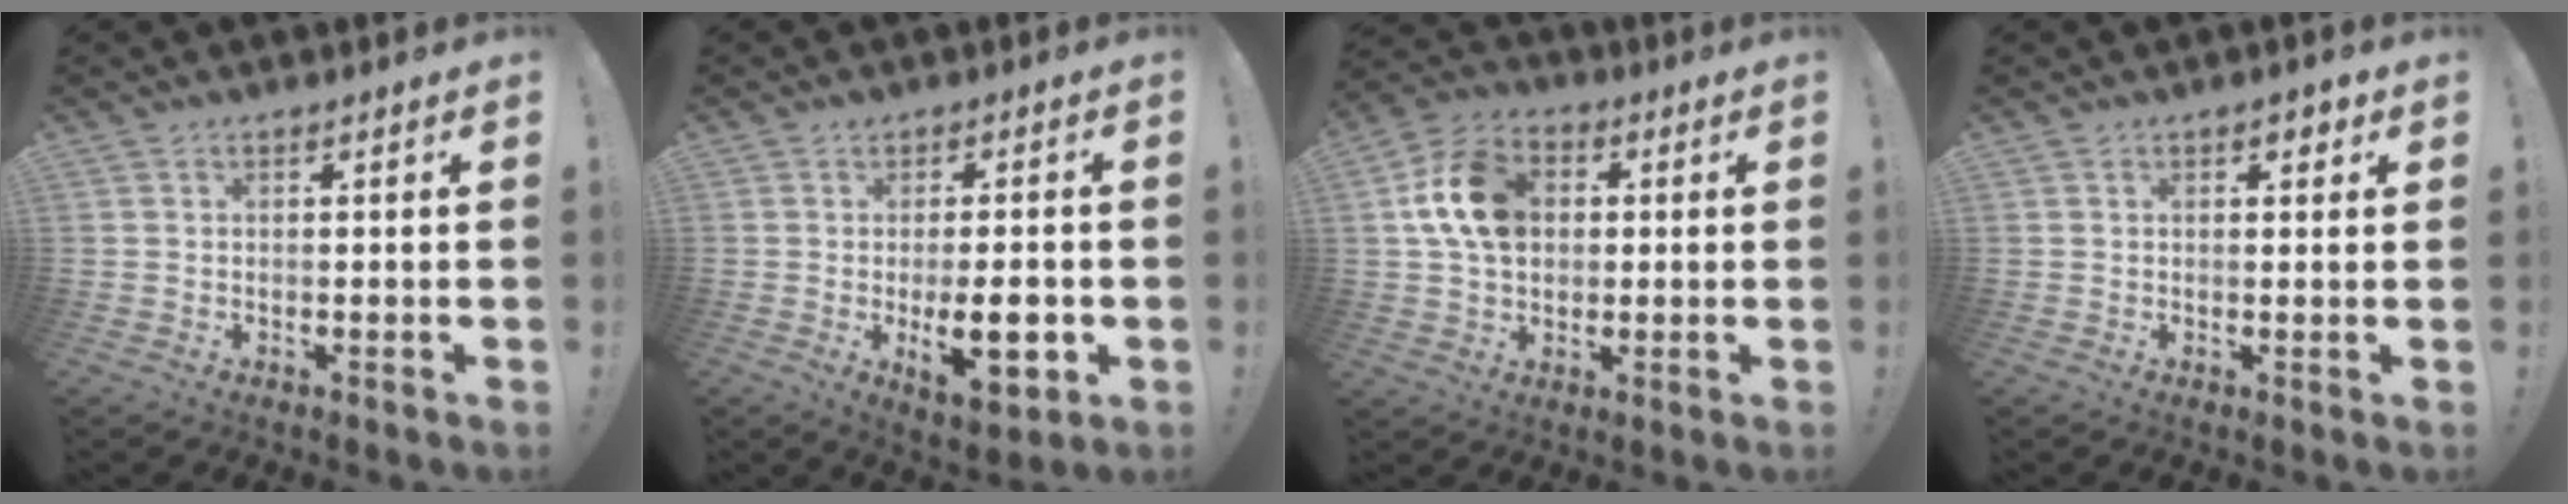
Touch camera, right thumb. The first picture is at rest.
{"total": 11.4, "force": [-2.2, 4.3, 10.3], "torque": [-0.155, -0.005, -0.035]}
{"total": 15.0, "force": [2.9, 11.2, 9.5], "torque": [-0.155, 0.005, 0.059]}
{"total": 2.0, "force": [0.8, 1.3, 1.2], "torque": [-0.002, -0.006, 0.008]}